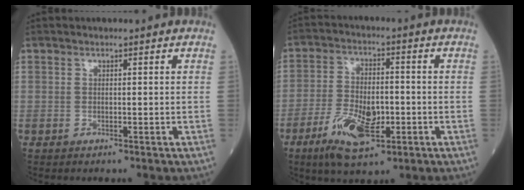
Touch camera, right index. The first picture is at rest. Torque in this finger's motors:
{"motor_torque": [0.26, -0.27, 0.21, 0.08]}